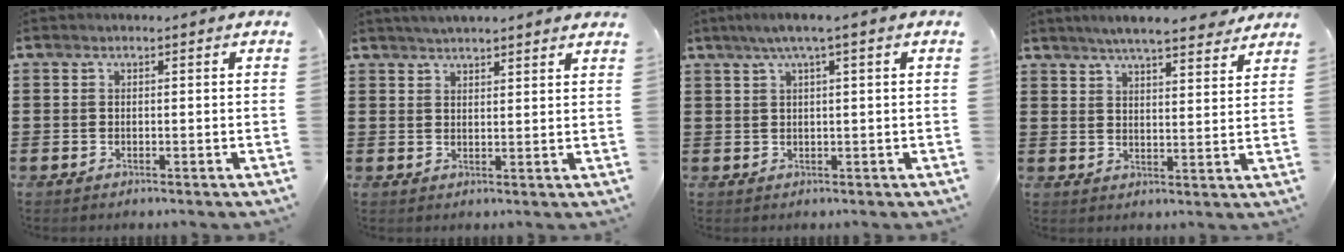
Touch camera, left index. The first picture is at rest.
{"total": 2.5, "force": [2.5, -0.1, 0.4], "torque": [-0.014, -0.003, 0.046]}
{"total": 2.6, "force": [1.0, -0.2, 2.4], "torque": [-0.045, -0.002, 0.016]}
{"total": 5.8, "force": [5.4, 0.5, 2.3], "torque": [-0.062, -0.016, 0.096]}